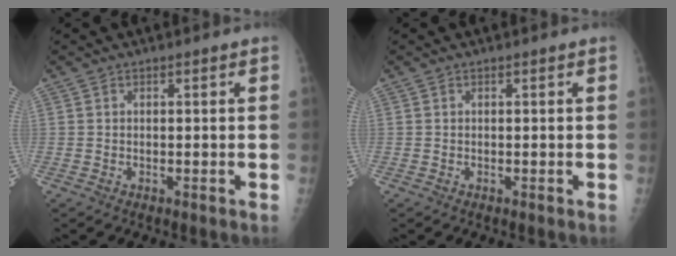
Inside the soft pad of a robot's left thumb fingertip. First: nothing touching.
{"total": 0.0}